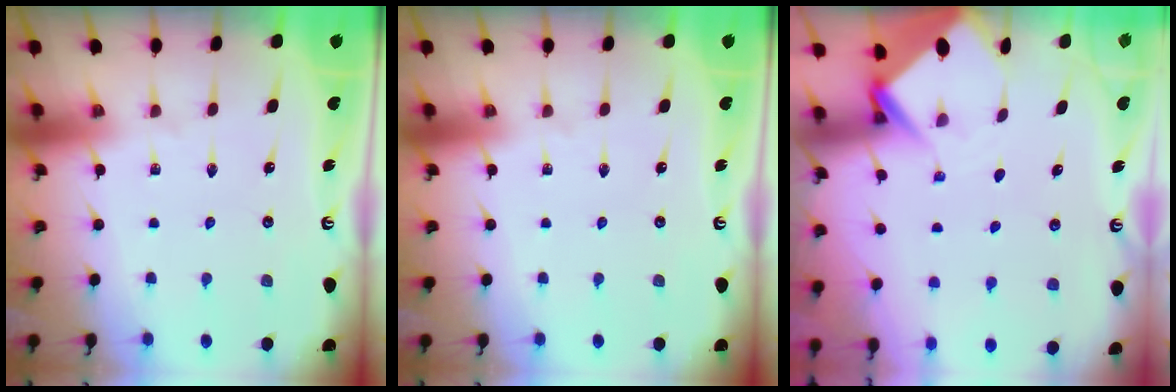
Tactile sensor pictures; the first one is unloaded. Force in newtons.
{"total": 0.0}
{"total": 3.8, "press": 3.8, "slide": 0.2}